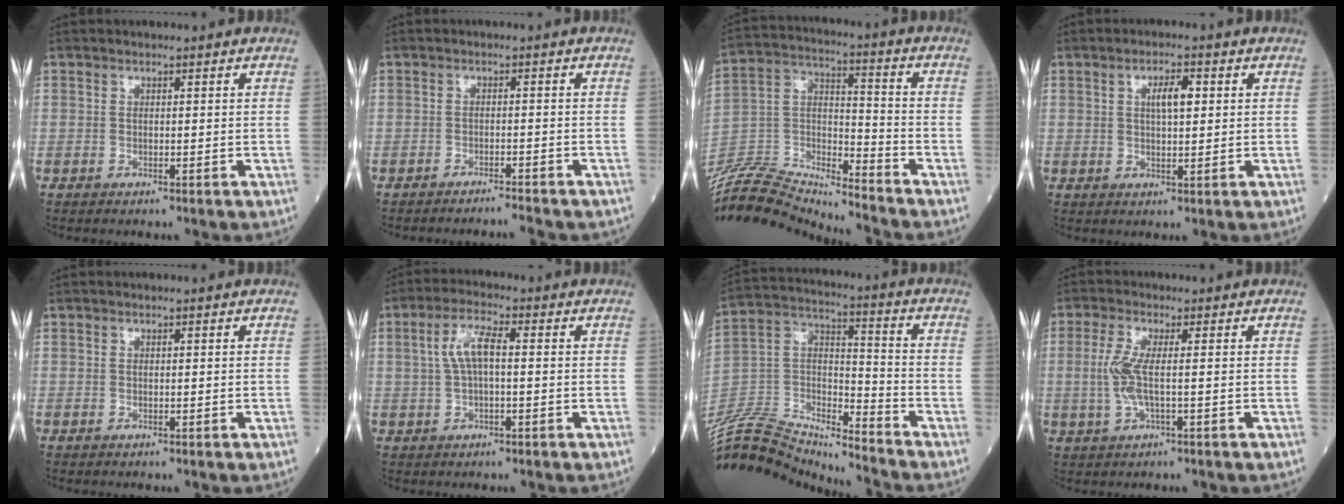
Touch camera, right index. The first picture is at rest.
{"total": 3.5, "force": [-3.4, -0.2, 0.6], "torque": [-0.005, -0.008, -0.047]}
{"total": 18.7, "force": [-18.3, 0.4, 3.6], "torque": [-0.072, 0.032, -0.324]}
{"total": 3.9, "force": [1.1, 1.1, 3.6], "torque": [-0.061, 0.004, 0.018]}
{"total": 0.0}
{"total": 5.2, "force": [0.7, 1.5, 5.0], "torque": [-0.108, 0.018, 0.013]}
{"total": 19.7, "force": [-19.2, 1.2, 4.0], "torque": [-0.081, 0.035, -0.342]}
{"total": 4.6, "force": [-0.1, 0.8, 4.6], "torque": [-0.111, -0.002, -0.005]}